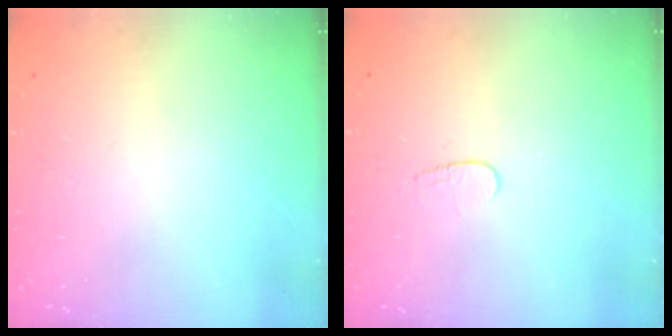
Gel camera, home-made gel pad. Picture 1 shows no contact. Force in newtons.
{"total": 3.6, "press": 3.5, "slide": 0.4}